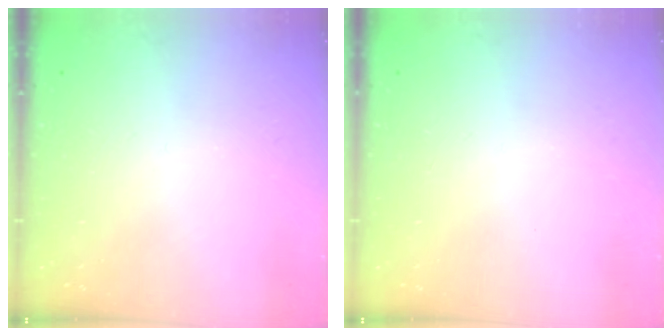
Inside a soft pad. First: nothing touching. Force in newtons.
{"total": 0.0}